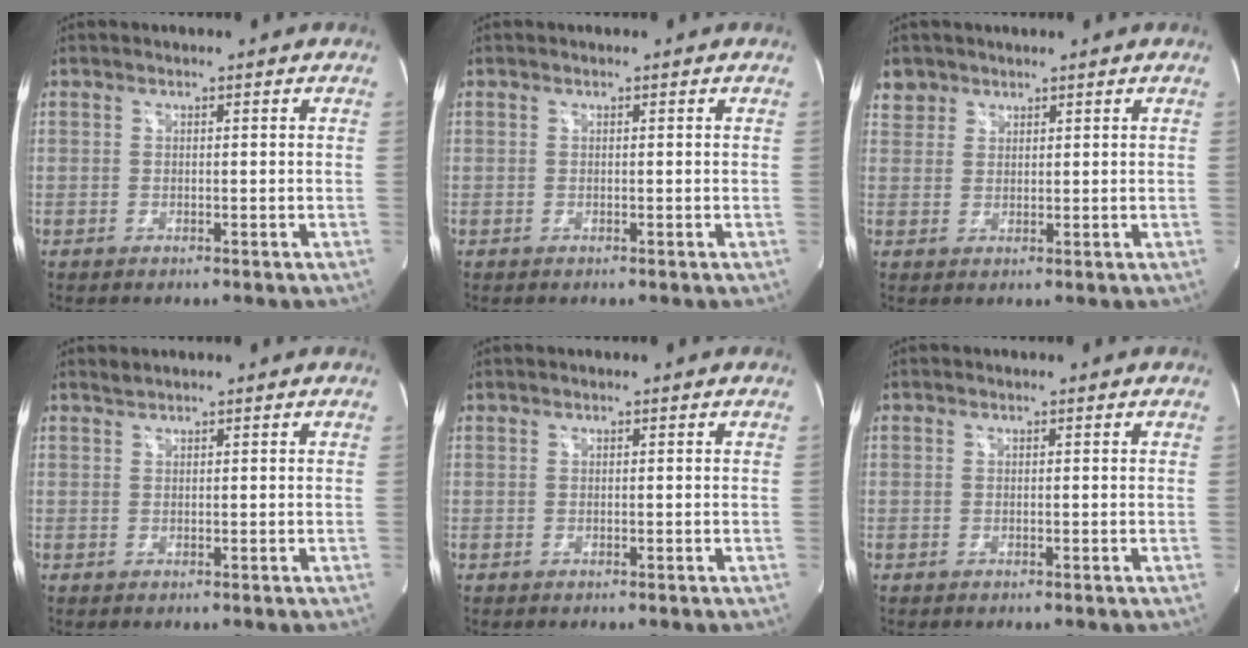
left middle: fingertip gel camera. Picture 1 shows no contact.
{"total": 0.0}
{"total": 2.9, "force": [2.1, 1.9, -0.3], "torque": [0.012, 0.006, 0.036]}
{"total": 0.8, "force": [0.8, -0.2, 0.0], "torque": [-0.008, 0.003, 0.020]}
{"total": 0.0}
{"total": 0.0}